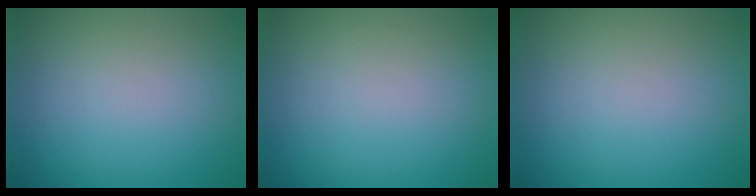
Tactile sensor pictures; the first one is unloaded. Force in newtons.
{"total": 0.0}
{"total": 0.0}